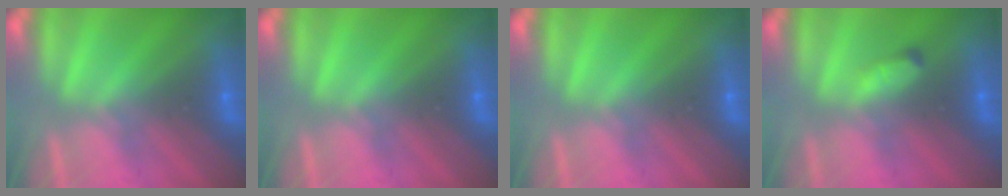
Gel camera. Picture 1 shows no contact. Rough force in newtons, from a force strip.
{"total": 0.0}
{"total": 0.0}
{"total": 2.5}